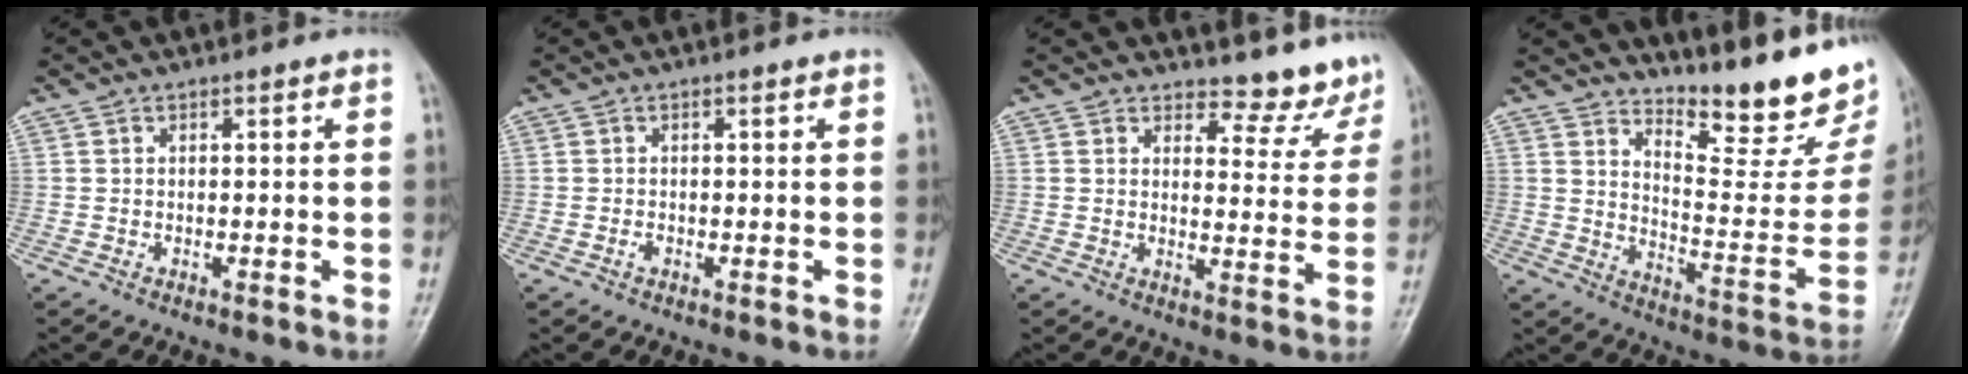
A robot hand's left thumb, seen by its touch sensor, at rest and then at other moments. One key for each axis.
{"total": 0.7, "fx": -0.3, "fy": 0.4, "fz": 0.5, "tx": -0.007, "ty": 0.000, "tz": -0.005}
{"total": 7.2, "fx": 6.8, "fy": 2.3, "fz": 0.1, "tx": 0.024, "ty": -0.070, "tz": 0.075}
{"total": 18.5, "fx": 15.3, "fy": 4.6, "fz": 9.3, "tx": -0.091, "ty": -0.133, "tz": 0.210}